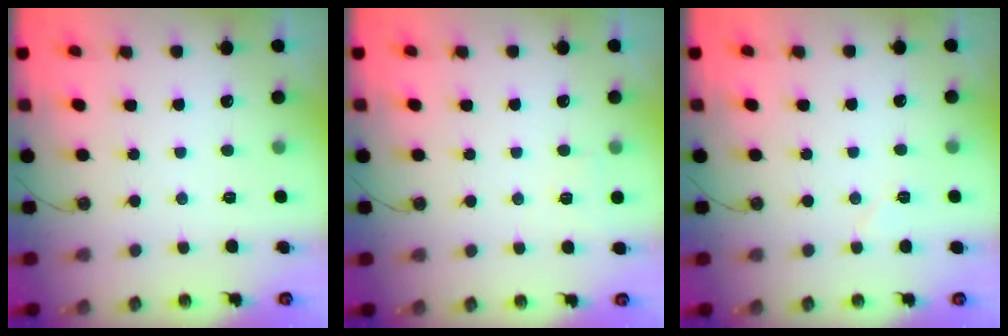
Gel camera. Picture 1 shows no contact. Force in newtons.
{"total": 4.1, "press": 3.3, "slide": 2.5}
{"total": 3.9, "press": 3.3, "slide": 1.9}